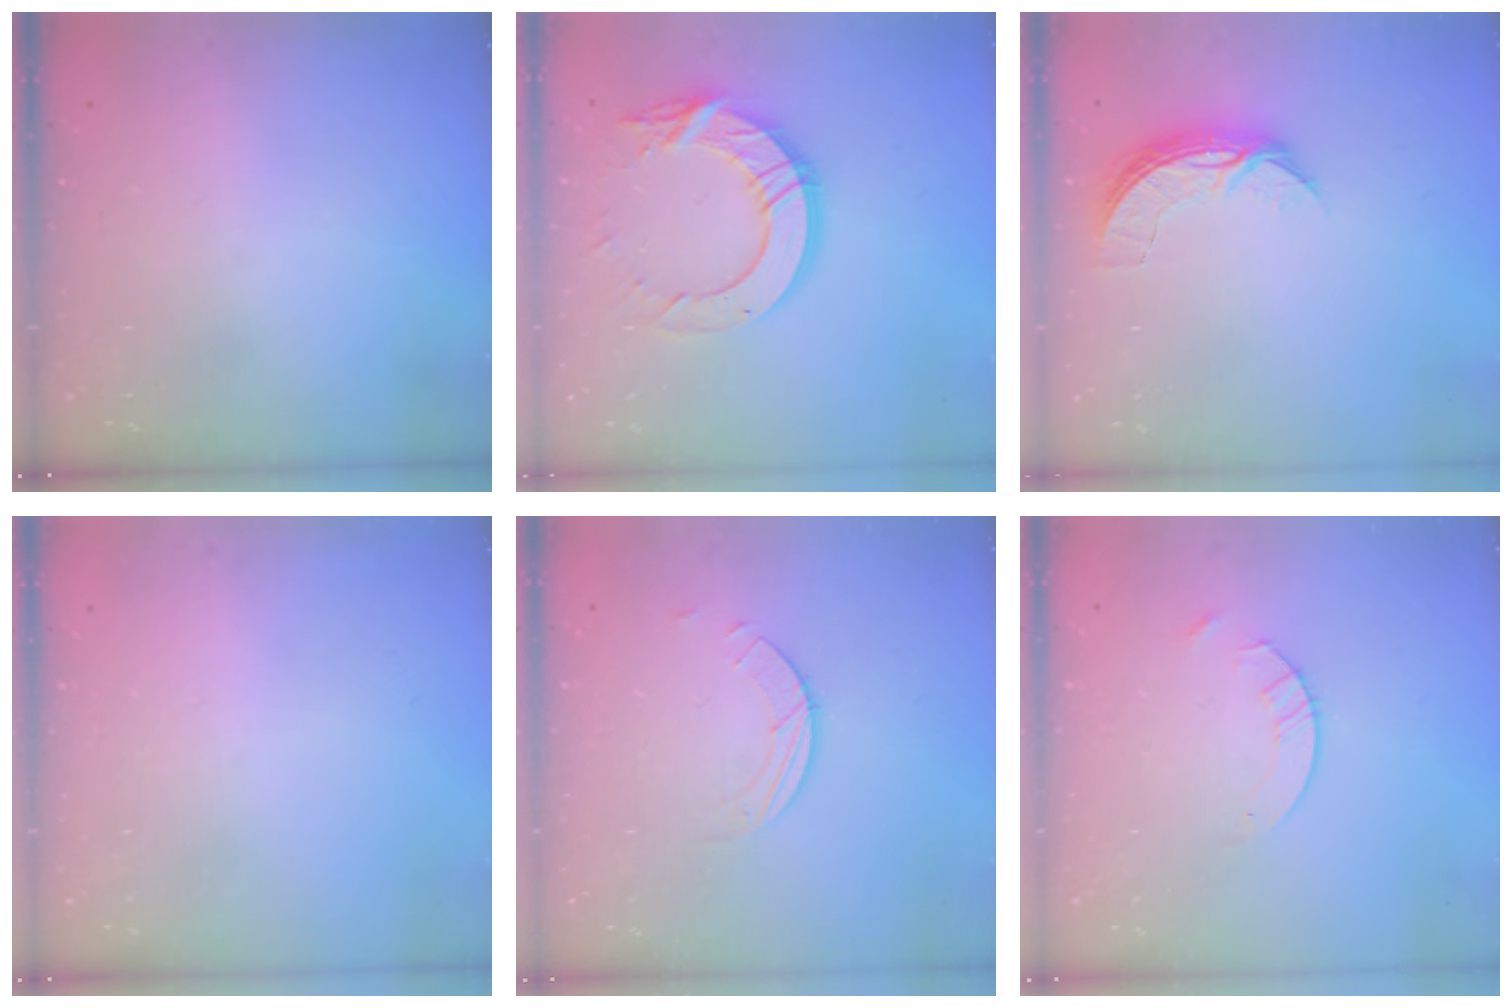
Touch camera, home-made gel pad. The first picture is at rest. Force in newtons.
{"total": 15.4, "press": 15.3, "slide": 1.3}
{"total": 7.2, "press": 7.2, "slide": 0.6}
{"total": 0.0}
{"total": 1.5, "press": 1.5, "slide": 0.1}
{"total": 4.2, "press": 4.2, "slide": 0.4}